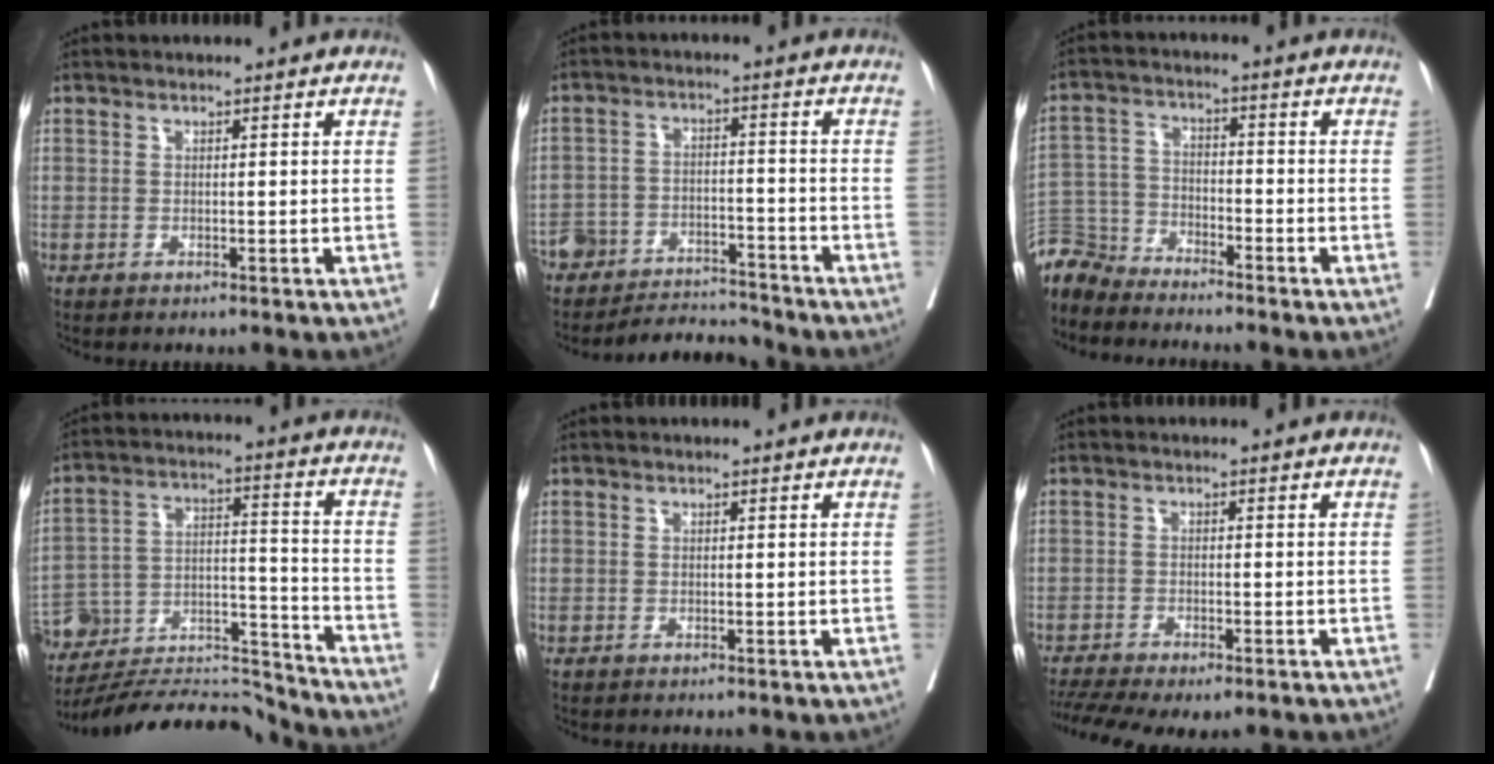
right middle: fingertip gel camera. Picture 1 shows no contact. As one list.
[{"total": 9.8, "force": [-9.6, 1.8, 0.6], "torque": [-0.001, 0.014, -0.160]}, {"total": 6.5, "force": [-6.4, 0.8, -0.7], "torque": [0.014, 0.006, -0.130]}, {"total": 19.0, "force": [-18.7, 1.8, 2.7], "torque": [-0.057, 0.045, -0.292]}, {"total": 0.0}, {"total": 11.0, "force": [-8.6, 2.9, 6.3], "torque": [-0.120, -0.001, -0.127]}]